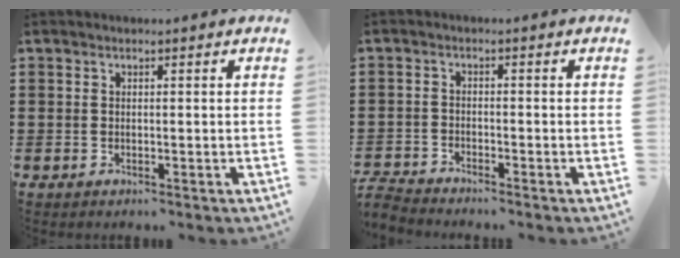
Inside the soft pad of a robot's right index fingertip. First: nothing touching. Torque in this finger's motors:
{"motor_torque": [-1.49, 0.65, -1.05, -0.21]}